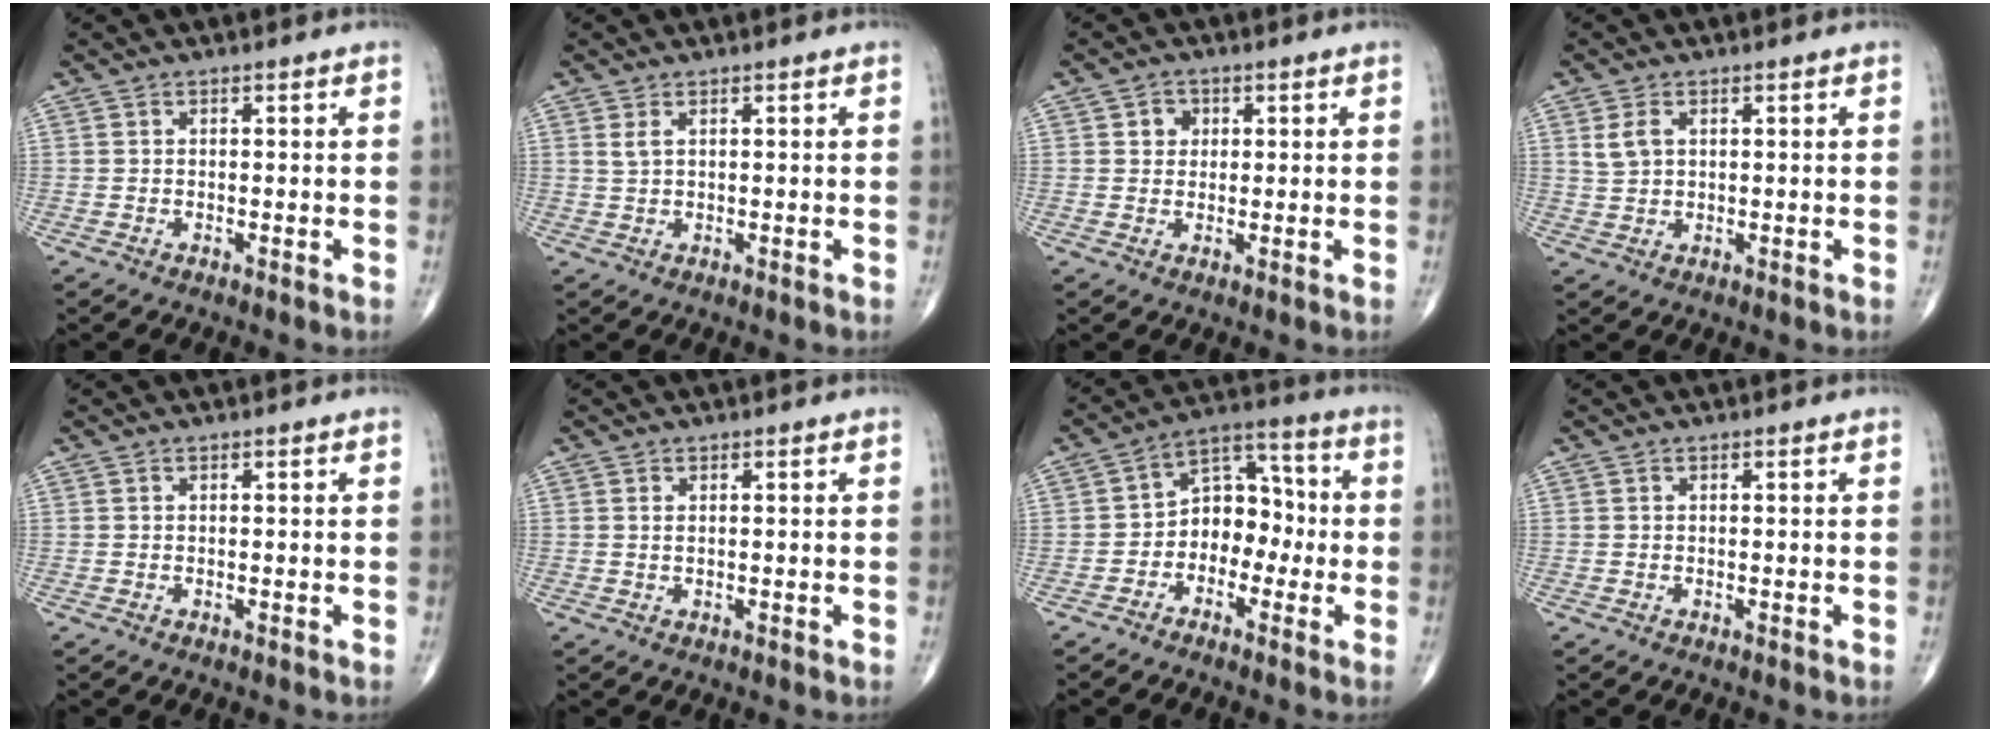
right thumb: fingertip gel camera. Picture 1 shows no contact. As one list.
[{"total": 1.4, "force": [0.7, 0.5, 1.1], "torque": [-0.027, 0.004, 0.019]}, {"total": 2.8, "force": [0.8, 2.5, 1.1], "torque": [0.001, -0.001, 0.009]}, {"total": 3.2, "force": [1.2, 2.0, 2.2], "torque": [-0.042, 0.001, 0.028]}, {"total": 0.0}, {"total": 0.6, "force": [0.2, 0.3, 0.5], "torque": [-0.012, 0.001, 0.006]}, {"total": 9.4, "force": [-1.9, 6.9, 6.1], "torque": [-0.056, 0.047, -0.048]}, {"total": 0.0}]